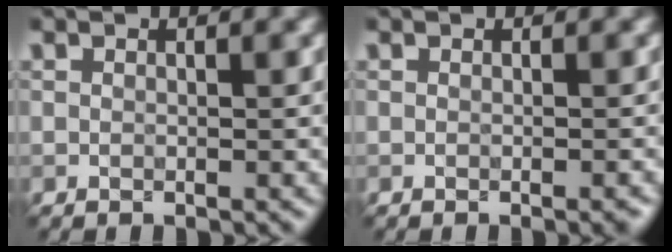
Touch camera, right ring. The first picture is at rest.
{"total": 0.9, "force": [-0.4, 0.4, 0.8], "torque": [0.002, -0.004, -0.005]}